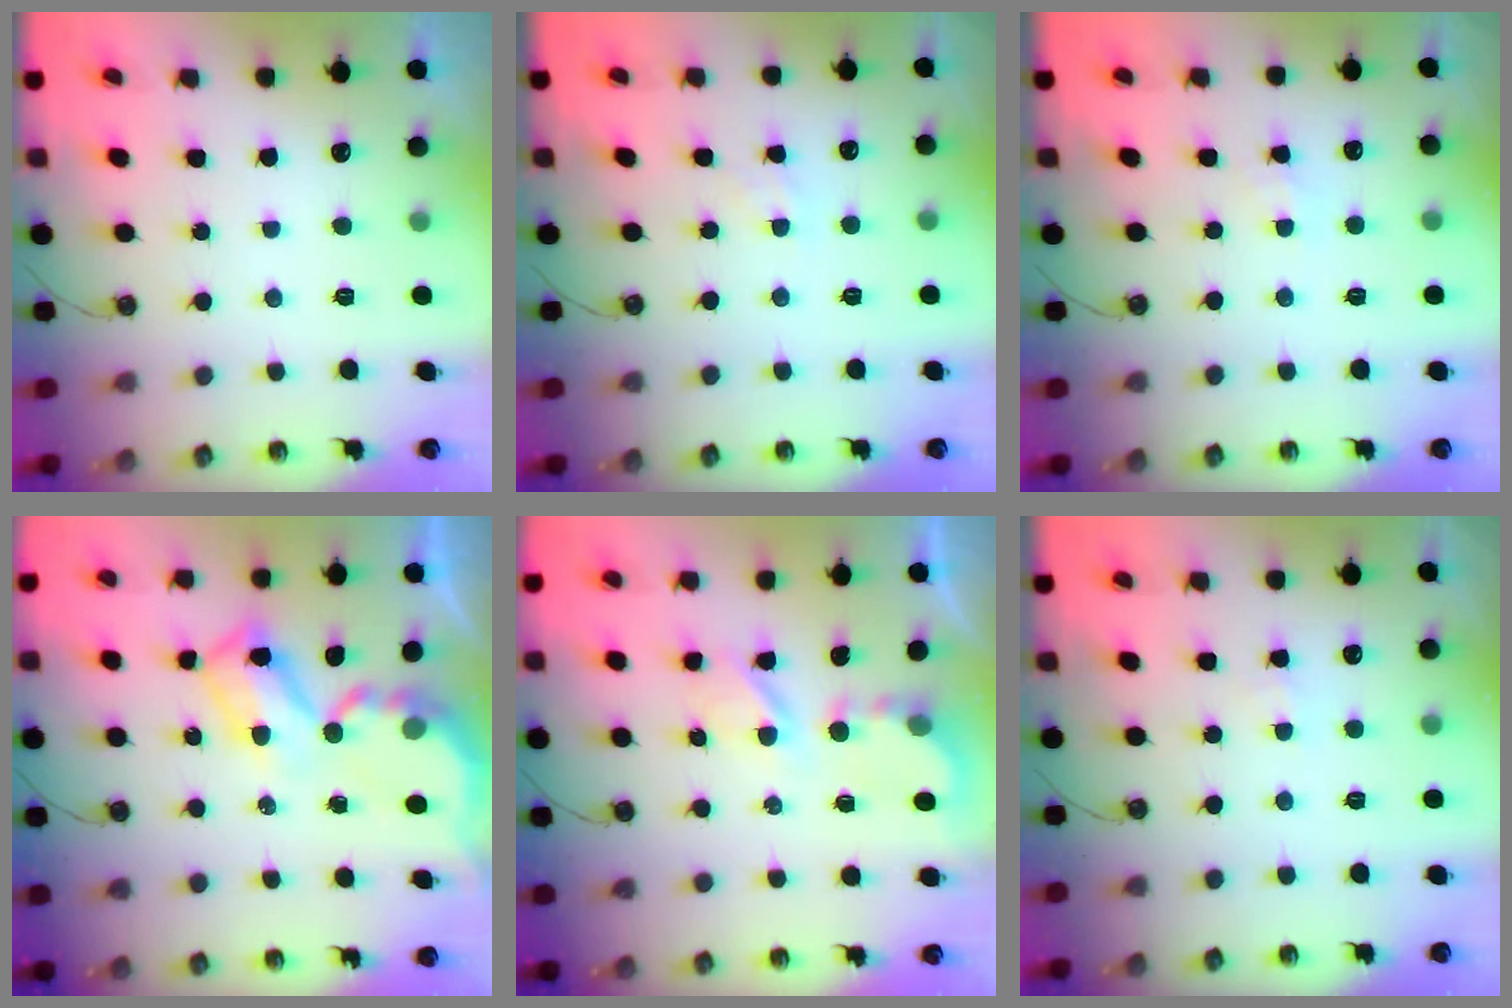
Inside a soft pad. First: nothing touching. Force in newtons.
{"total": 1.7, "press": 1.7, "slide": 0.3}
{"total": 4.2, "press": 4.2, "slide": 0.6}
{"total": 8.2, "press": 8.2, "slide": 0.7}
{"total": 5.3, "press": 5.3, "slide": 0.4}
{"total": 1.6, "press": 1.6, "slide": 0.3}